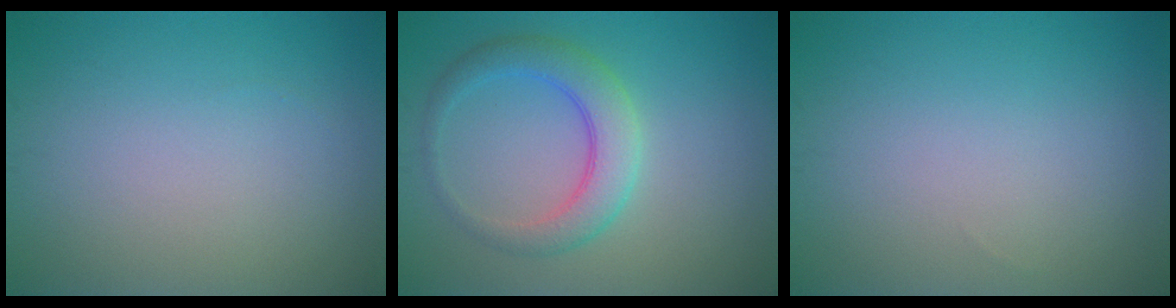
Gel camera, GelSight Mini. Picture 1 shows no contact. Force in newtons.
{"total": 4.2, "press": 4.2, "slide": 0.1}
{"total": 0.0}